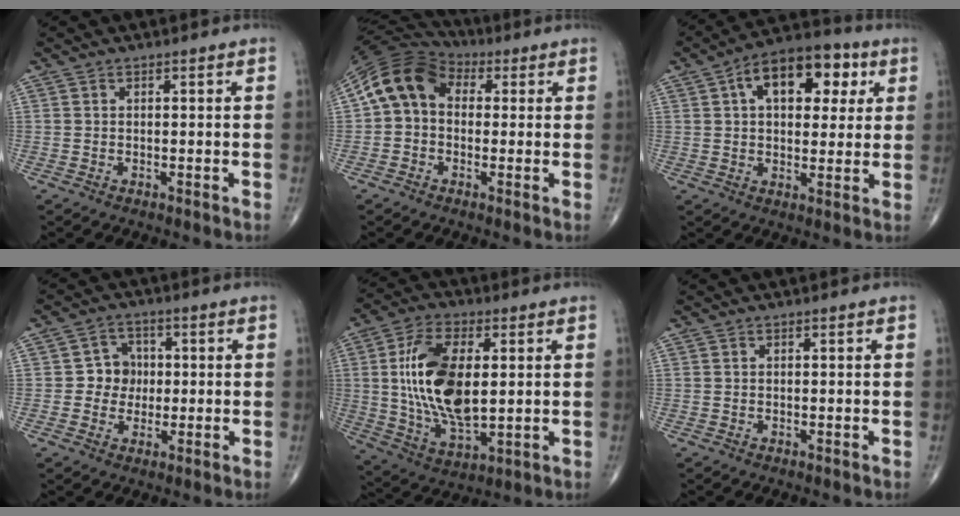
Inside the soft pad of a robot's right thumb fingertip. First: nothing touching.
{"total": 11.2, "force": [1.3, 8.5, 7.1], "torque": [-0.124, 0.037, 0.008]}
{"total": 15.4, "force": [5.2, 8.8, 11.6], "torque": [-0.134, 0.011, 0.073]}
{"total": 5.4, "force": [0.0, 5.1, 1.9], "torque": [0.008, 0.012, -0.008]}
{"total": 17.7, "force": [2.1, 8.8, 15.2], "torque": [-0.283, -0.014, 0.043]}
{"total": 0.0}